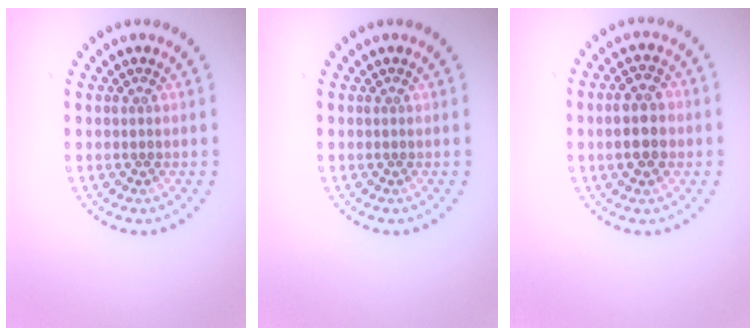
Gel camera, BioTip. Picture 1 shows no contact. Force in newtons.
{"total": 0.0}
{"total": 3.9, "press": 3.9, "slide": 0.4}